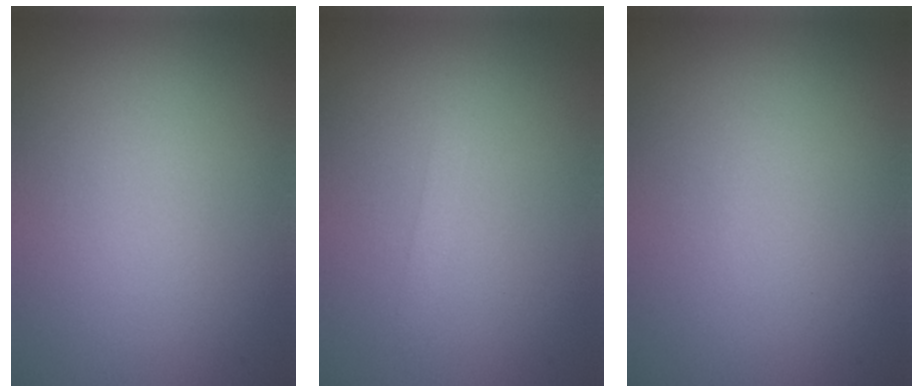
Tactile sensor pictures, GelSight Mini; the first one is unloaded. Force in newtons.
{"total": 0.9, "press": 0.8, "slide": 0.1}
{"total": 0.0}